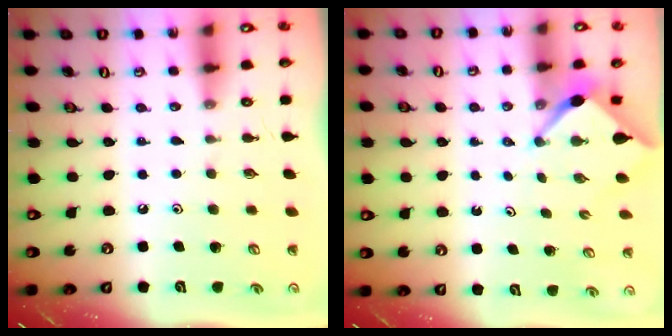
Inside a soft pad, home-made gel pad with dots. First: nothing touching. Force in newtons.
{"total": 2.6, "press": 2.6, "slide": 0.3}